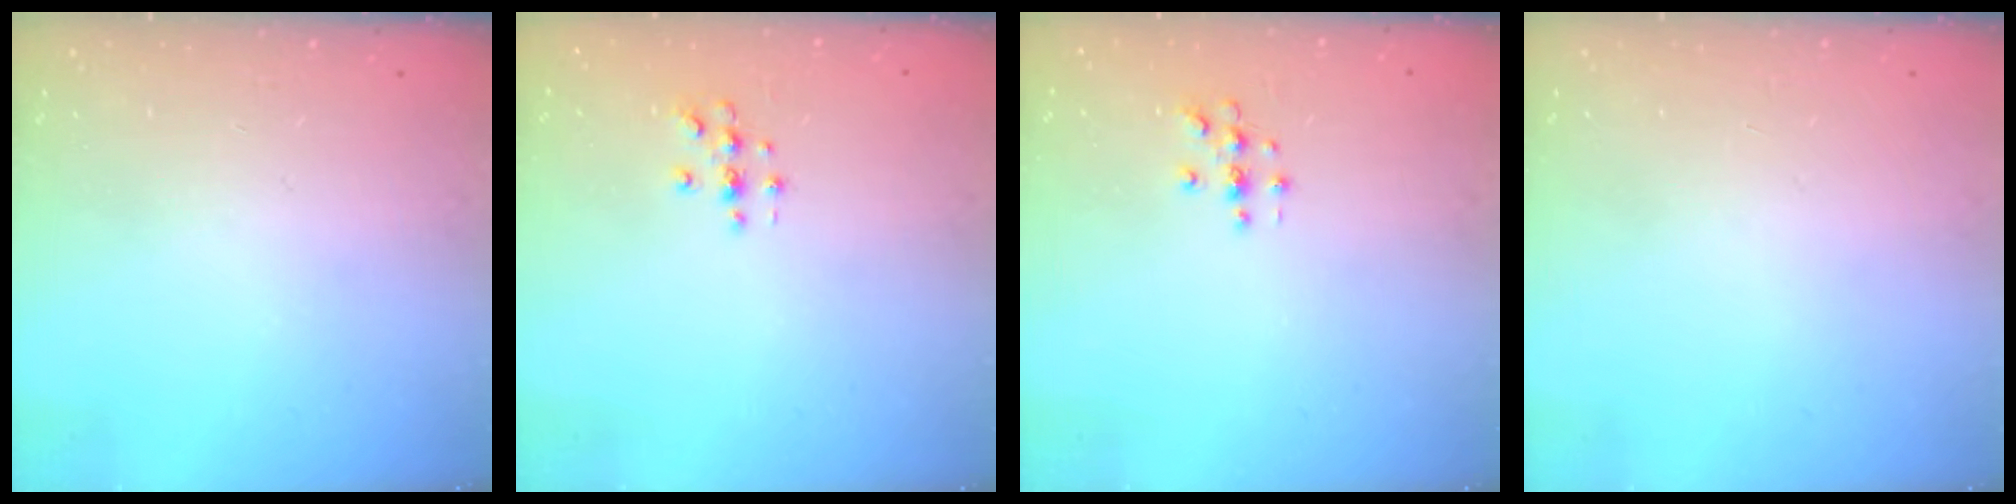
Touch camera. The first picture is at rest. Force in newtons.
{"total": 3.0, "press": 3.0, "slide": 0.3}
{"total": 2.9, "press": 2.9, "slide": 0.3}
{"total": 0.0}